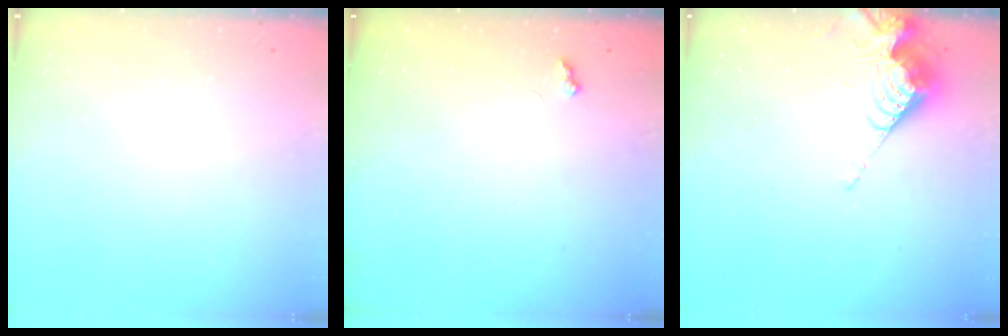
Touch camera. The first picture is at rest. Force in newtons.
{"total": 2.1, "press": 2.1, "slide": 0.5}
{"total": 9.8, "press": 9.7, "slide": 1.0}